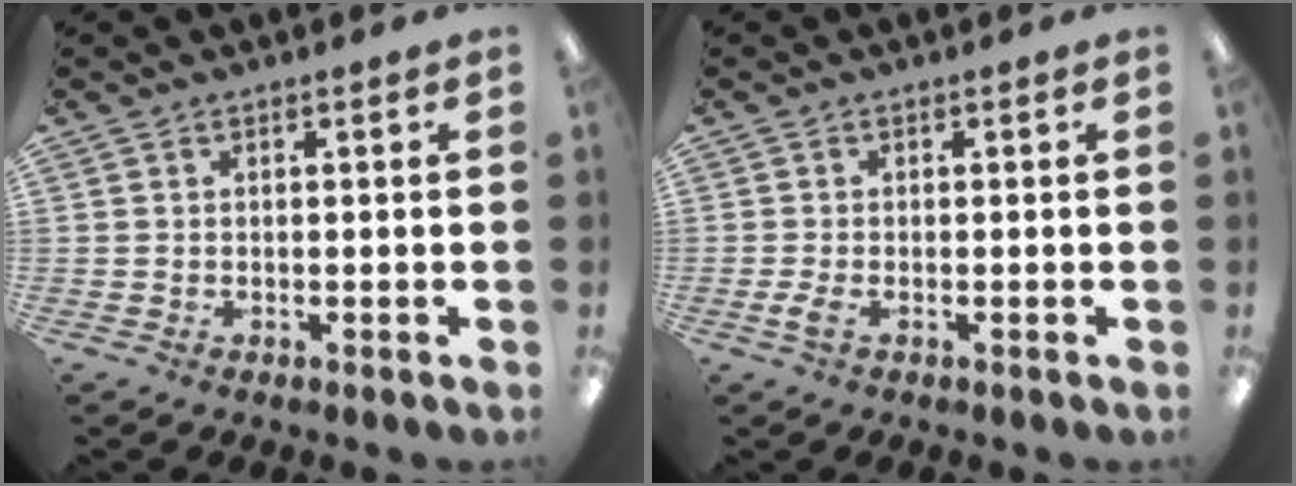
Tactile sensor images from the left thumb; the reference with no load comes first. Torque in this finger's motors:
{"motor_torque": [-0.23, 0.22, -0.18, 0.16, 0.02]}